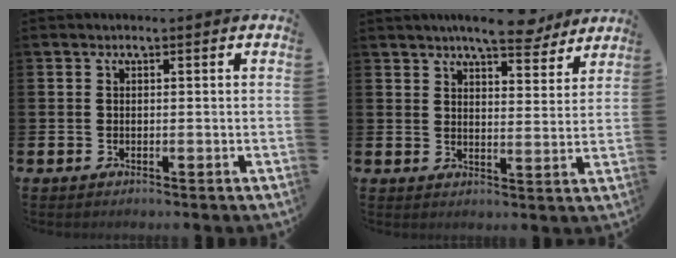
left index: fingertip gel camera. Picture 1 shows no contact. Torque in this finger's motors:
{"motor_torque": [1.17, -0.97, 0.21, 0.21]}